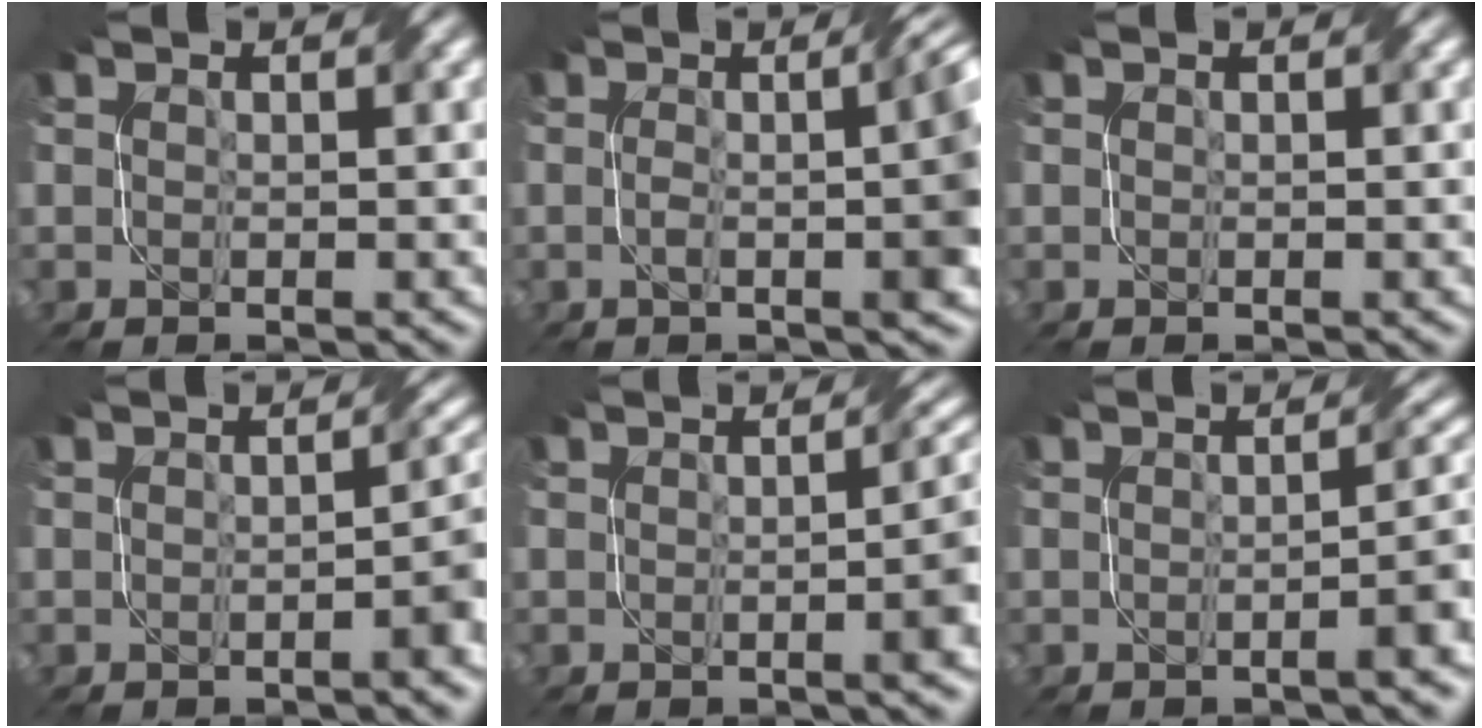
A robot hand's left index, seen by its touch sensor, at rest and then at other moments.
{"total": 8.3, "force": [0.0, 3.0, 7.7], "torque": [-0.070, 0.016, -0.007]}
{"total": 0.0}
{"total": 2.9, "force": [-0.8, 0.7, 2.7], "torque": [-0.025, 0.011, -0.014]}
{"total": 5.0, "force": [-0.4, 1.6, 4.7], "torque": [-0.033, 0.009, -0.005]}
{"total": 3.7, "force": [-0.9, 0.9, 3.5], "torque": [-0.026, 0.011, -0.018]}